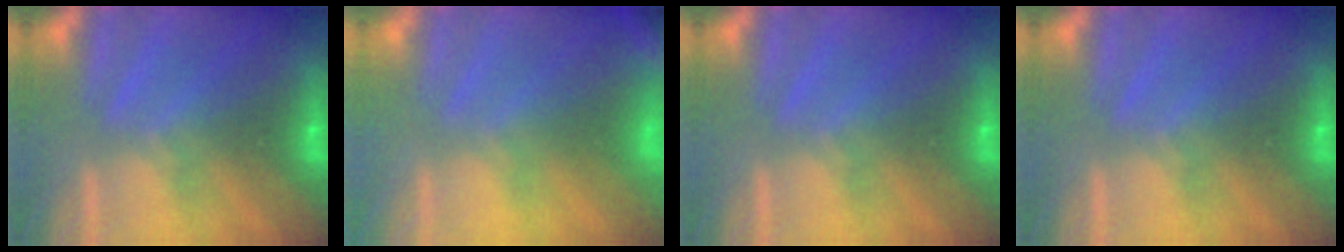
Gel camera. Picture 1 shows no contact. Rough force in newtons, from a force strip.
{"total": 2.8}
{"total": 0.0}
{"total": 0.0}